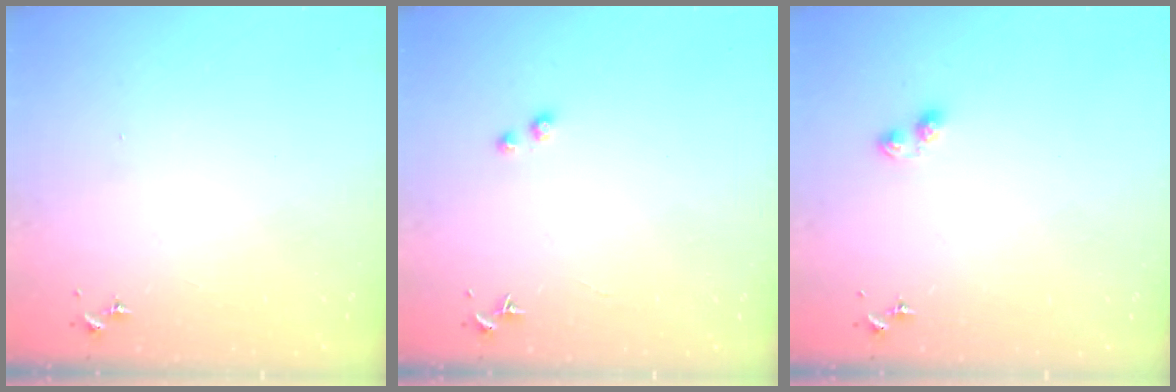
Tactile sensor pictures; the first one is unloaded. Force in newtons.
{"total": 1.7, "press": 1.6, "slide": 0.1}
{"total": 3.3, "press": 3.3, "slide": 0.4}